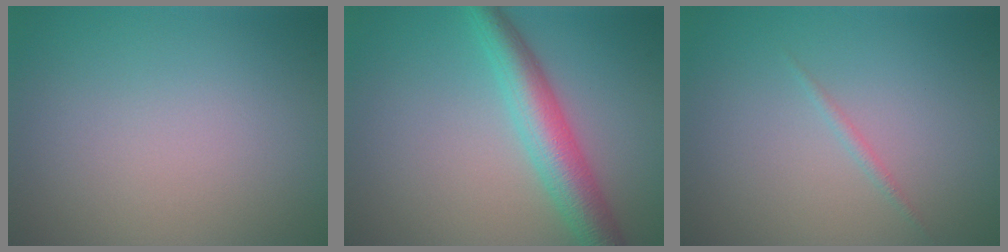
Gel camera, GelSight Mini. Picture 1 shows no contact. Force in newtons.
{"total": 5.0, "press": 5.0, "slide": 0.0}
{"total": 0.6, "press": 0.6, "slide": 0.0}